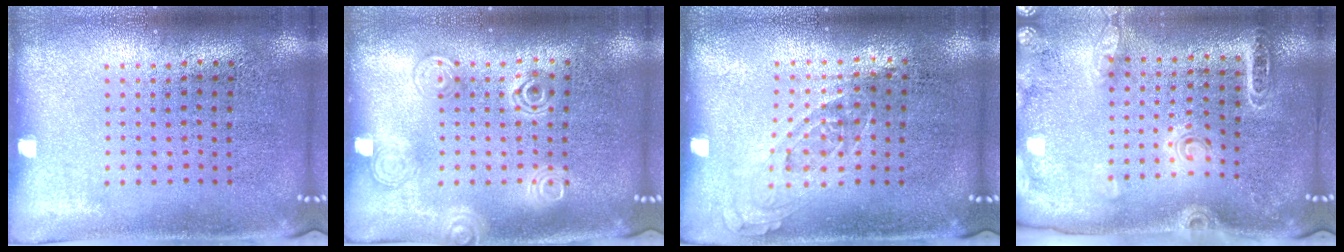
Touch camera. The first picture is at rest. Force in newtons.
{"total": 1.2, "press": 1.2, "slide": 0.0}
{"total": 0.6, "press": 0.6, "slide": 0.3}
{"total": 1.7, "press": 1.7, "slide": 0.1}